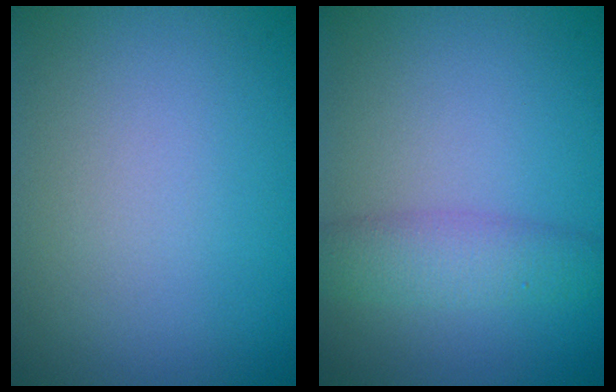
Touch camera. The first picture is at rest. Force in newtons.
{"total": 3.0, "press": 3.0, "slide": 0.0}